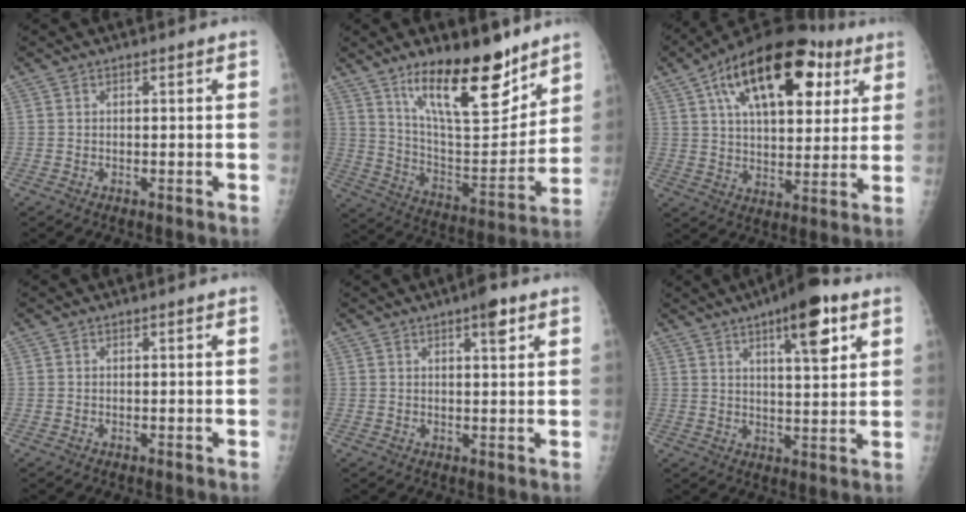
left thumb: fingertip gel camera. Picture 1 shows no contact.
{"total": 20.7, "force": [13.9, 7.0, 13.6], "torque": [-0.177, -0.091, 0.238]}
{"total": 24.4, "force": [10.5, 12.4, 18.3], "torque": [-0.260, 0.004, 0.164]}
{"total": 0.0}
{"total": 3.8, "force": [2.2, 1.0, 2.9], "torque": [-0.036, -0.009, 0.028]}
{"total": 11.4, "force": [5.8, 3.2, 9.3], "torque": [-0.120, -0.024, 0.081]}